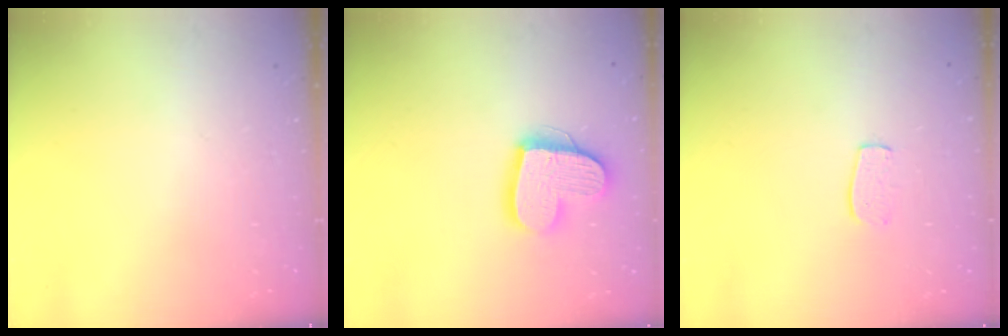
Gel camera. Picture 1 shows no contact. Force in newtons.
{"total": 16.2, "press": 16.2, "slide": 1.4}
{"total": 6.9, "press": 6.8, "slide": 0.4}